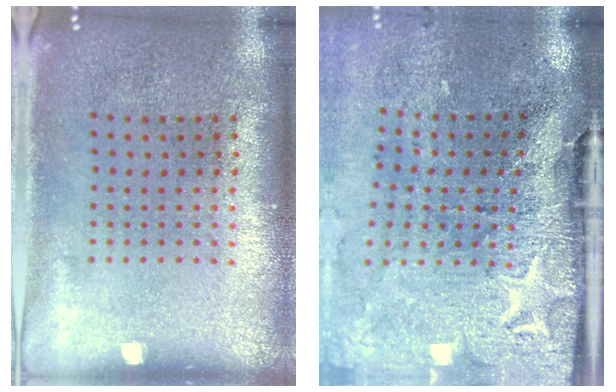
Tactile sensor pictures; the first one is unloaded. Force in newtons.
{"total": 4.8, "press": 3.8, "slide": 2.9}